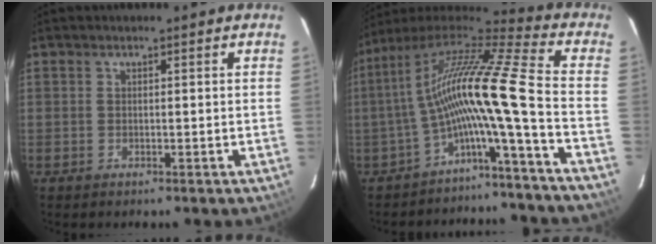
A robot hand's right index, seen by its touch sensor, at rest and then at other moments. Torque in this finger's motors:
{"motor_torque": [1.40, -0.74, 1.05, 0.21]}